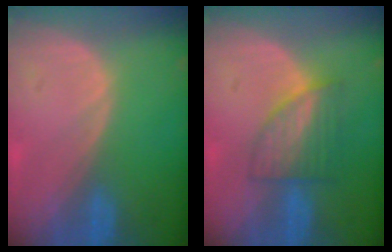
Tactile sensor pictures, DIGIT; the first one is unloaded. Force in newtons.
{"total": 5.9, "press": 5.7, "slide": 1.5}